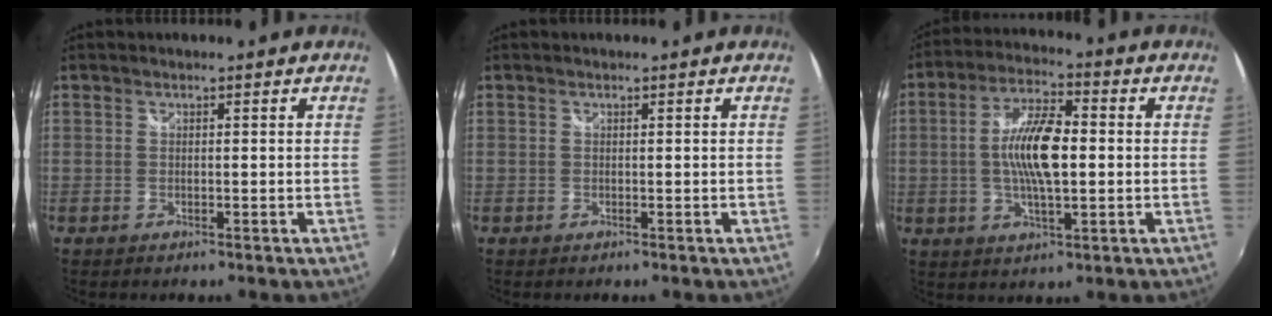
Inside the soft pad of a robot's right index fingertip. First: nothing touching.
{"total": 0.0}
{"total": 11.1, "force": [-0.3, 3.7, 10.5], "torque": [-0.202, 0.007, -0.006]}